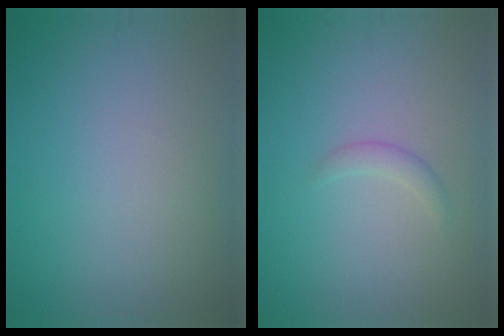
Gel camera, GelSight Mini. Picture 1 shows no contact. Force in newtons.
{"total": 1.1, "press": 1.1, "slide": 0.1}